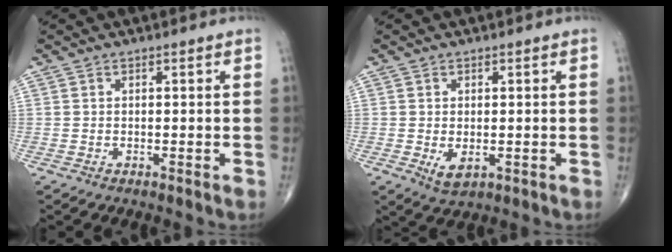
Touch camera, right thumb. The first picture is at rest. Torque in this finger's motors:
{"motor_torque": [-0.20, 0.20, 0.22, 0.22, 0.01]}